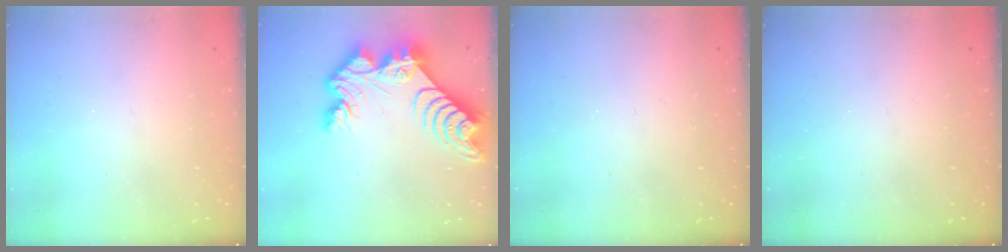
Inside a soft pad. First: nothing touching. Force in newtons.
{"total": 16.6, "press": 16.5, "slide": 1.4}
{"total": 0.0}
{"total": 0.0}